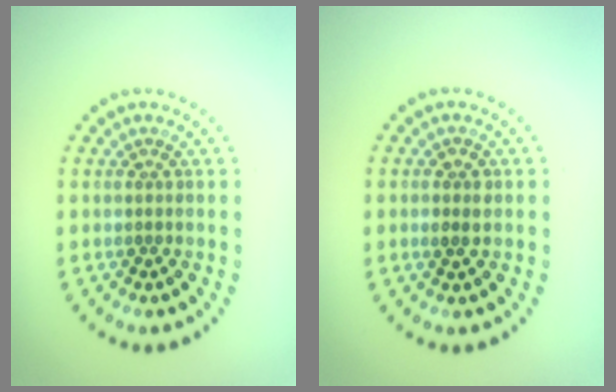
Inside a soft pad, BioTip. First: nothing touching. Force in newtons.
{"total": 1.5, "press": 1.5, "slide": 0.1}